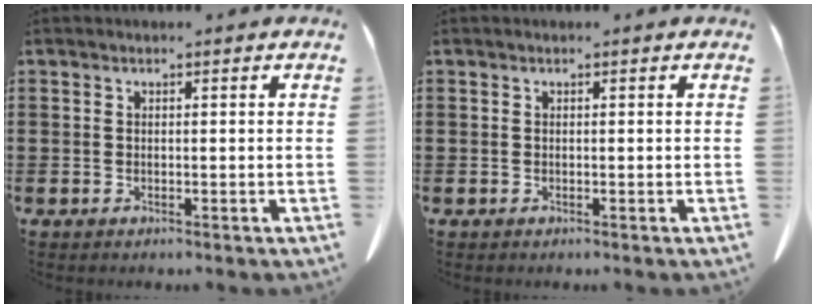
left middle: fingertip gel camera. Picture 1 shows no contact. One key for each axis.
{"total": 0.0}